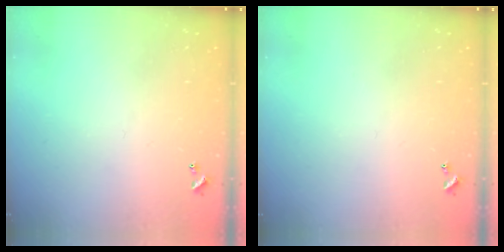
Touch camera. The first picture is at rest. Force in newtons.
{"total": 0.0}